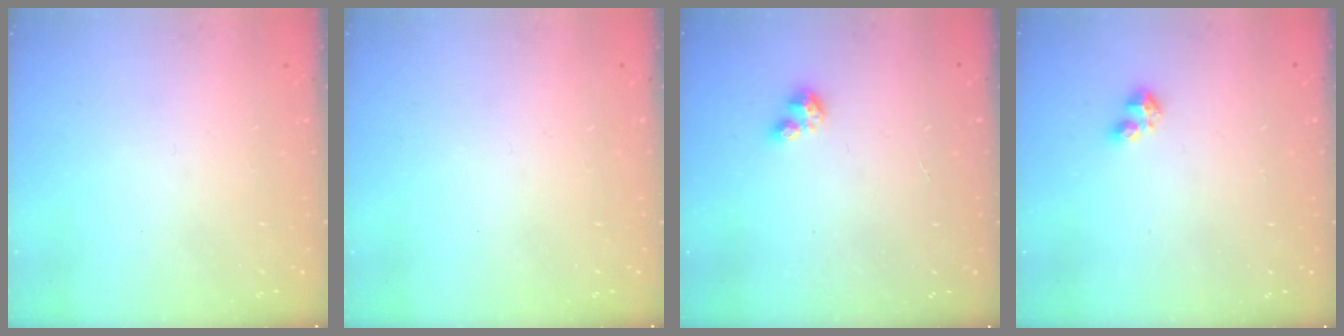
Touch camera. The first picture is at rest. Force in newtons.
{"total": 0.0}
{"total": 1.8, "press": 1.7, "slide": 0.3}
{"total": 2.9, "press": 2.8, "slide": 0.6}